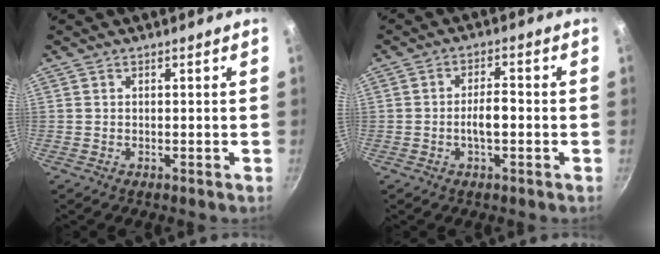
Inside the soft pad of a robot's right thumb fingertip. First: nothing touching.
{"total": 4.6, "force": [-1.0, 1.8, 4.1], "torque": [-0.066, 0.020, -0.019]}